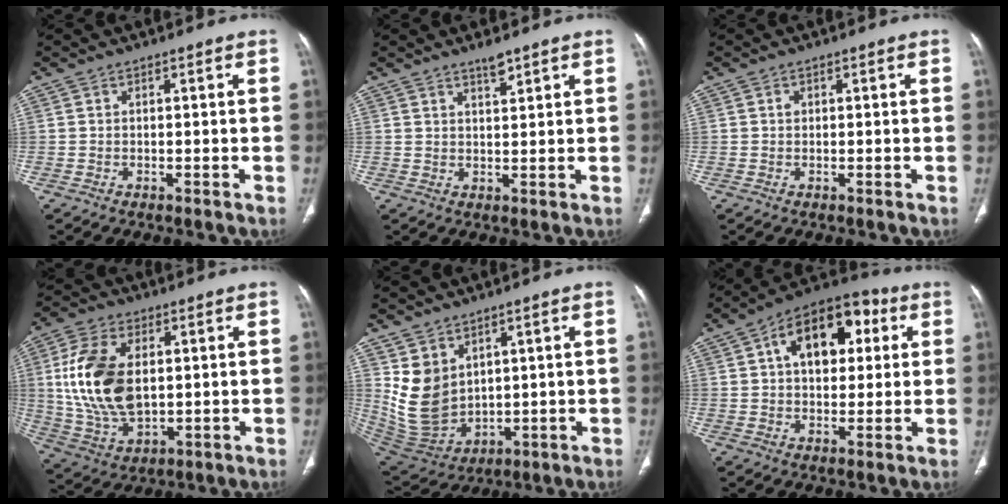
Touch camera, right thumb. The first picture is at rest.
{"total": 2.7, "force": [2.2, 0.6, 1.4], "torque": [-0.017, -0.016, 0.040]}
{"total": 0.7, "force": [0.2, 0.6, 0.3], "torque": [-0.003, 0.001, 0.003]}
{"total": 16.6, "force": [2.2, 9.9, 13.1], "torque": [-0.250, -0.006, 0.050]}
{"total": 11.8, "force": [4.1, 8.8, 6.7], "torque": [-0.104, -0.025, 0.112]}
{"total": 16.0, "force": [4.5, 10.0, 11.8], "torque": [-0.133, 0.021, 0.061]}